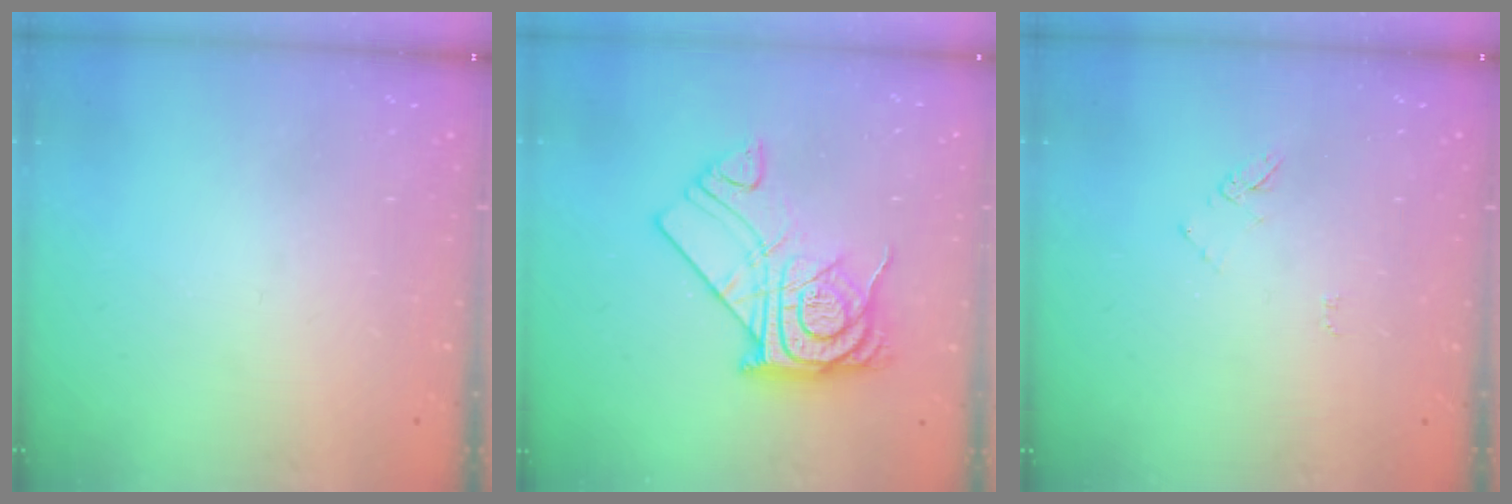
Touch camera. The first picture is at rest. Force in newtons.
{"total": 15.9, "press": 15.9, "slide": 1.4}
{"total": 4.3, "press": 4.3, "slide": 0.5}